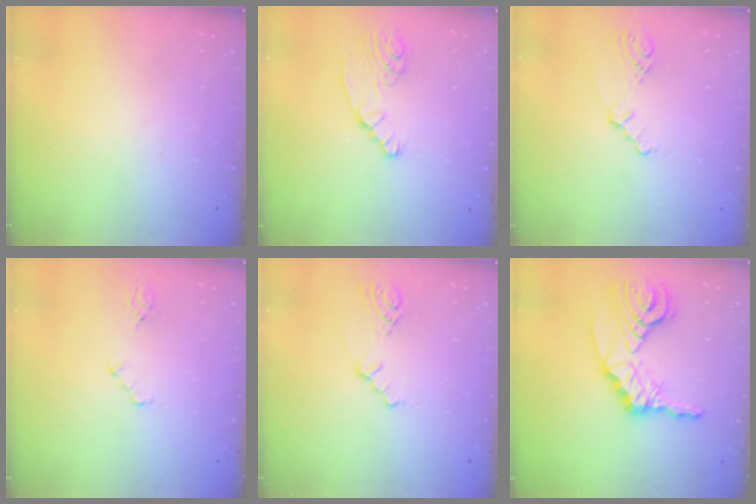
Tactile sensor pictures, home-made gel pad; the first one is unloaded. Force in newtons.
{"total": 2.4, "press": 2.4, "slide": 0.1}
{"total": 2.1, "press": 2.0, "slide": 0.7}
{"total": 2.9, "press": 2.9, "slide": 0.3}
{"total": 2.1, "press": 2.0, "slide": 0.7}
{"total": 15.1, "press": 15.0, "slide": 2.0}